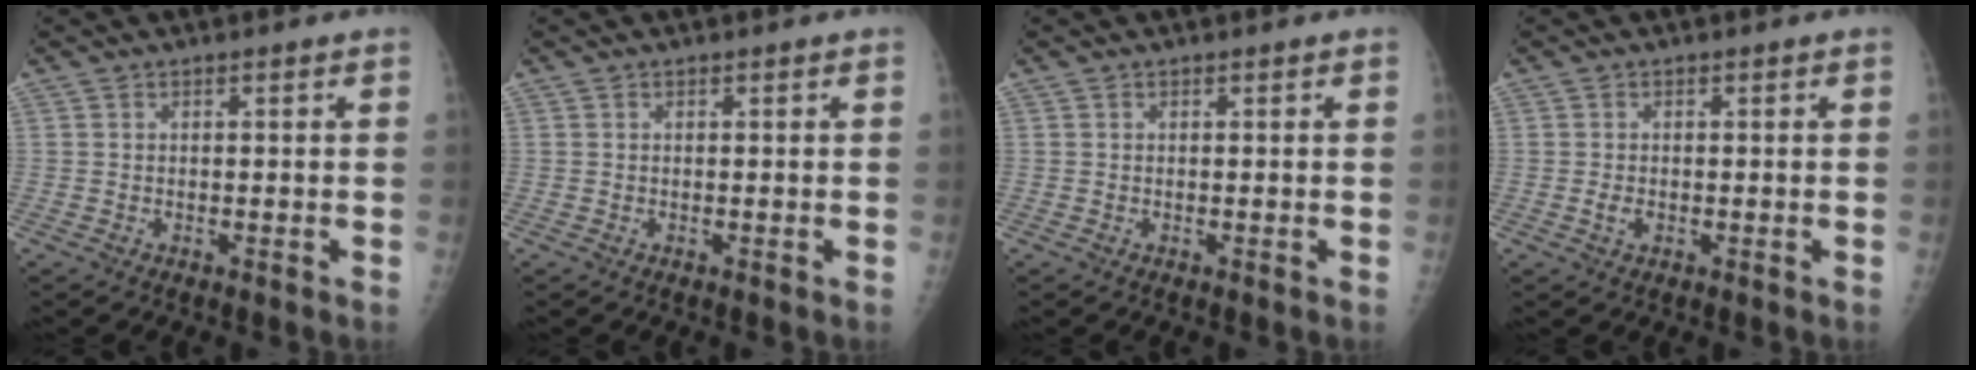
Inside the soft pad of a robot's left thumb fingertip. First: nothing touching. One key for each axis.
{"total": 0.0}
{"total": 0.0}
{"total": 1.6, "fx": -0.3, "fy": 1.2, "fz": 1.1, "tx": -0.019, "ty": 0.000, "tz": -0.006}